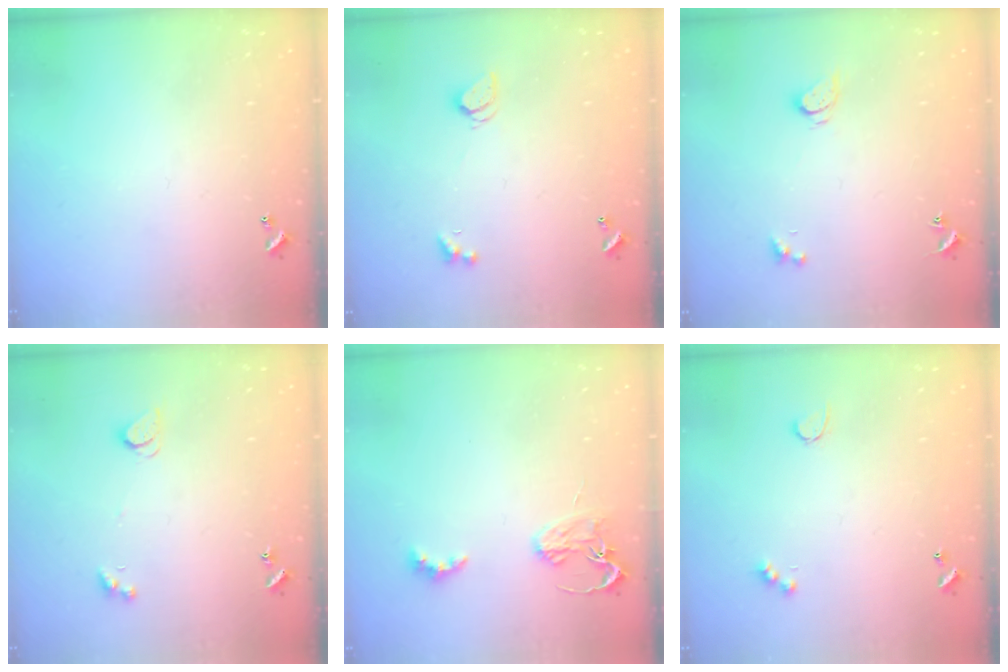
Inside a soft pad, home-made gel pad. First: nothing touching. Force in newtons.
{"total": 1.7, "press": 1.7, "slide": 0.4}
{"total": 2.9, "press": 2.9, "slide": 0.5}
{"total": 2.6, "press": 2.6, "slide": 0.5}
{"total": 2.9, "press": 2.8, "slide": 0.6}
{"total": 2.6, "press": 2.5, "slide": 0.5}